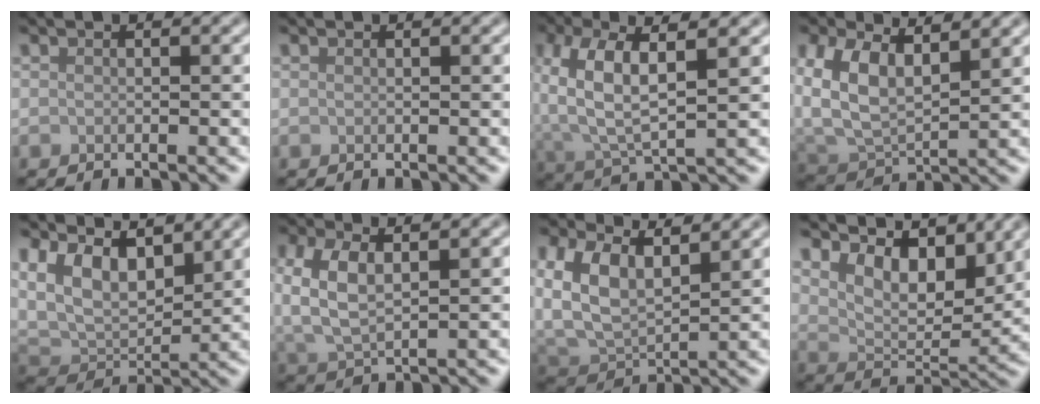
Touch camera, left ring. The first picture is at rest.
{"total": 0.0}
{"total": 7.3, "force": [1.6, 2.9, 6.5], "torque": [-0.140, 0.007, 0.023]}
{"total": 8.1, "force": [3.5, 4.6, 5.7], "torque": [-0.117, 0.006, 0.062]}
{"total": 8.0, "force": [3.8, 4.5, 5.4], "torque": [-0.107, 0.000, 0.067]}
{"total": 4.8, "force": [1.3, 2.4, 4.0], "torque": [-0.089, 0.006, 0.025]}
{"total": 8.0, "force": [3.7, 4.6, 5.5], "torque": [-0.116, 0.007, 0.063]}
{"total": 6.8, "force": [4.0, 3.4, 4.3], "torque": [-0.075, -0.010, 0.061]}